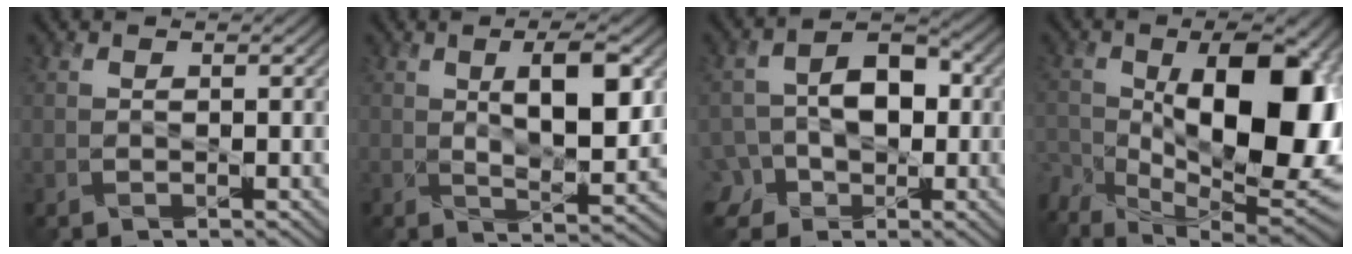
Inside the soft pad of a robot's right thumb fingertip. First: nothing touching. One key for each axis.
{"total": 6.9, "fx": 1.7, "fy": 2.4, "fz": 6.3, "tx": -0.102, "ty": -0.002, "tz": 0.032}
{"total": 7.7, "fx": -1.9, "fy": 5.9, "fz": 4.6, "tx": -0.066, "ty": 0.006, "tz": -0.036}
{"total": 16.8, "fx": -2.2, "fy": 8.1, "fz": 14.6, "tx": -0.239, "ty": -0.026, "tz": -0.023}